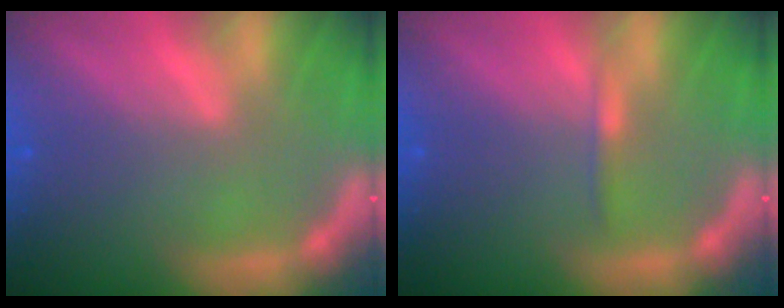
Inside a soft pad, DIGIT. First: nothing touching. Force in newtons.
{"total": 0.9}